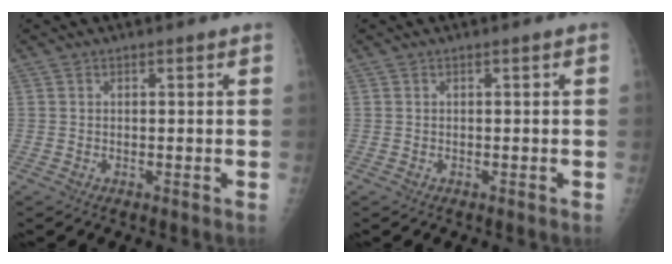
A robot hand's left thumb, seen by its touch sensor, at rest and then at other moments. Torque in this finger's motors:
{"motor_torque": [0.06, 0.06, 0.03, -0.03, 0.00]}